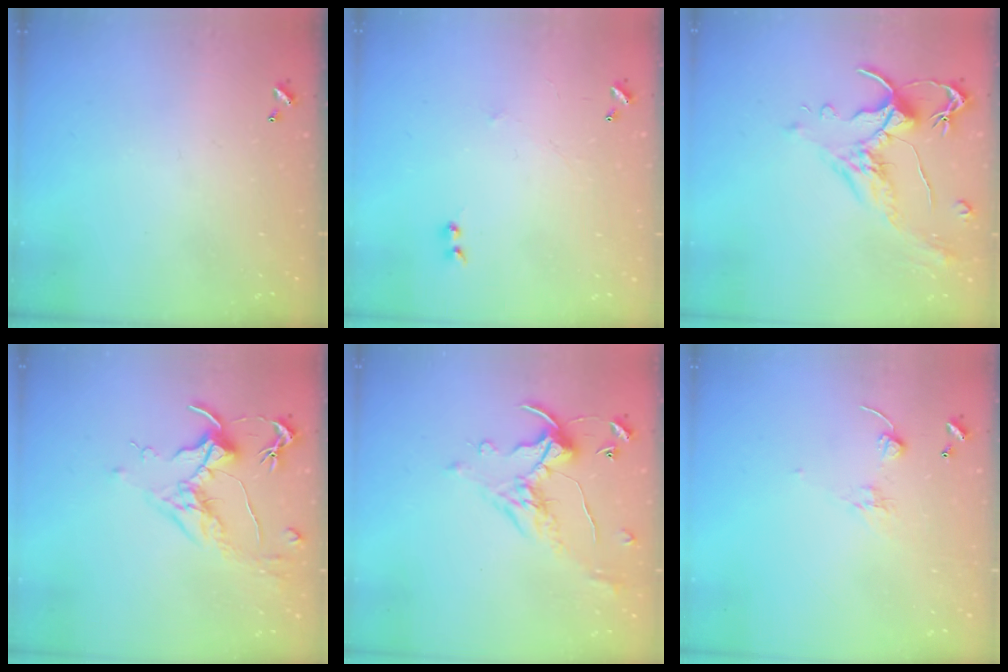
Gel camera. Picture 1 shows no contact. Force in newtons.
{"total": 1.2, "press": 1.2, "slide": 0.3}
{"total": 1.5, "press": 1.0, "slide": 1.1}
{"total": 1.8, "press": 1.5, "slide": 0.9}
{"total": 1.1, "press": 0.6, "slide": 0.9}
{"total": 1.7, "press": 1.5, "slide": 0.7}